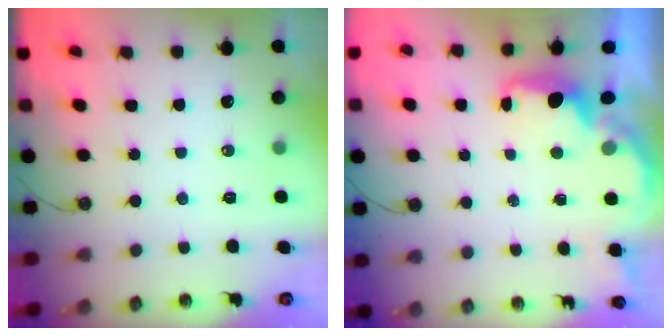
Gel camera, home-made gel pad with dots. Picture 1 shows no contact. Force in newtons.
{"total": 2.2, "press": 2.0, "slide": 0.8}